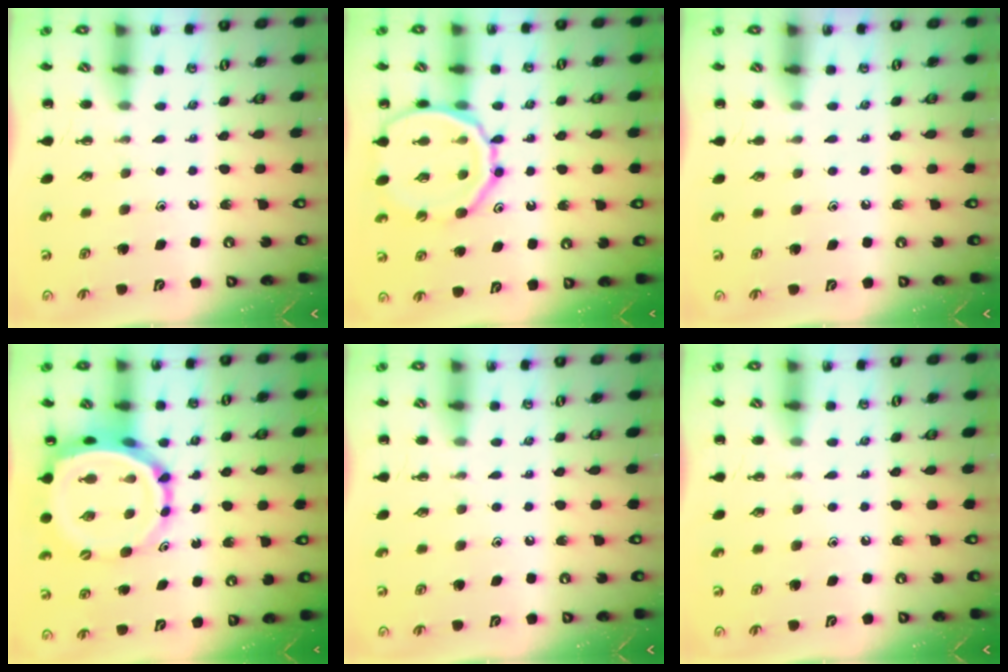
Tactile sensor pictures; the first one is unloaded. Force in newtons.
{"total": 17.3, "press": 17.2, "slide": 2.1}
{"total": 0.0}
{"total": 9.1, "press": 8.9, "slide": 1.9}
{"total": 0.0}
{"total": 0.0}